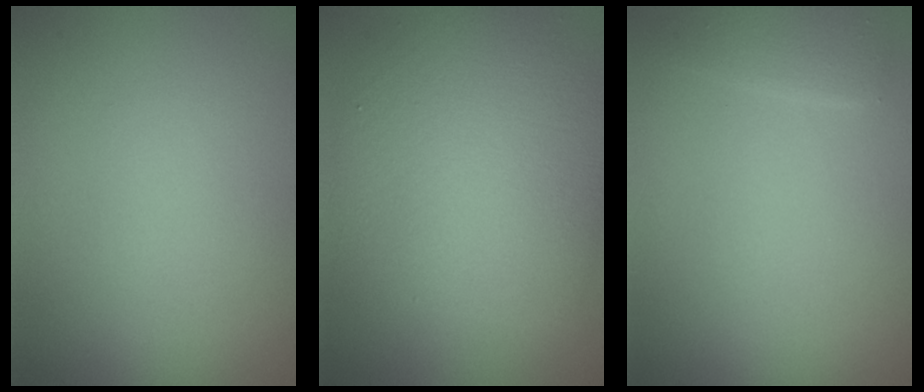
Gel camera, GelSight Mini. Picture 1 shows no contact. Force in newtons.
{"total": 8.2, "press": 8.2, "slide": 0.3}
{"total": 1.5, "press": 1.4, "slide": 0.1}